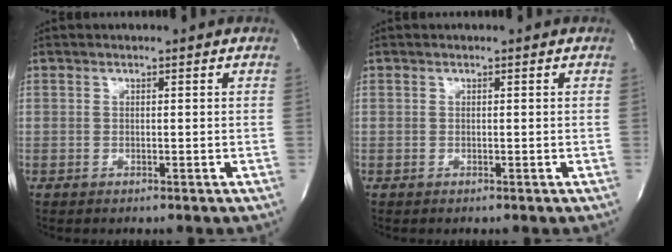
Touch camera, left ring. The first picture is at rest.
{"total": 0.0}